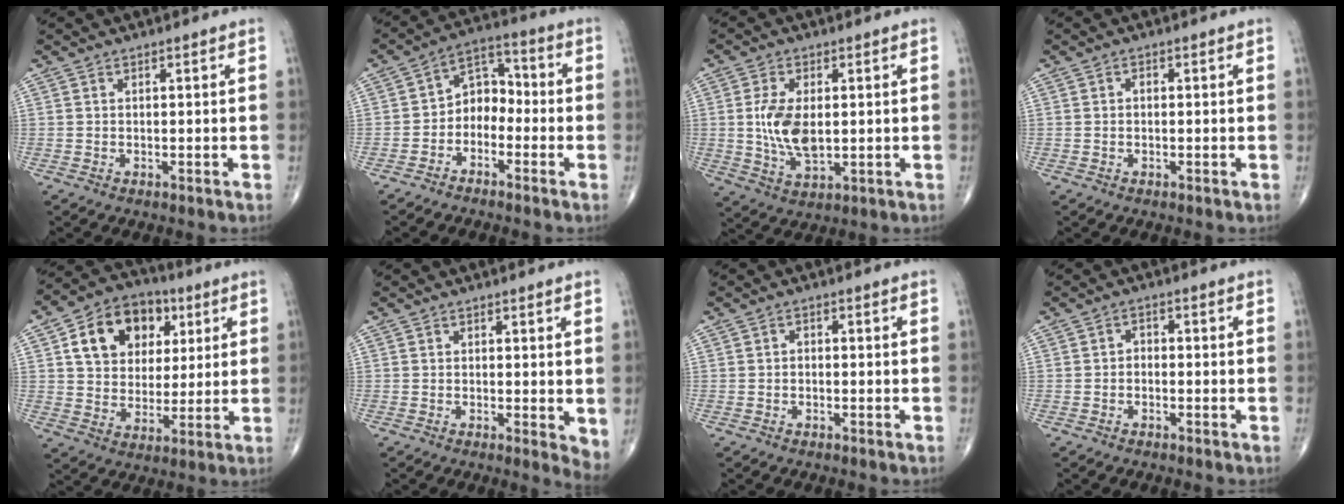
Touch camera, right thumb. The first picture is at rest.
{"total": 7.2, "force": [-2.5, 5.3, 4.1], "torque": [-0.039, 0.044, -0.061]}
{"total": 9.0, "force": [0.5, 4.7, 7.6], "torque": [-0.150, -0.011, 0.017]}
{"total": 0.8, "force": [-0.1, 0.5, 0.6], "torque": [-0.007, 0.001, -0.004]}
{"total": 15.6, "force": [5.5, 11.7, 8.7], "torque": [-0.110, -0.005, 0.089]}
{"total": 3.7, "force": [0.3, 1.2, 3.5], "torque": [-0.048, -0.013, 0.003]}
{"total": 0.9, "force": [-0.3, 0.6, 0.5], "torque": [-0.004, 0.004, -0.009]}
{"total": 1.5, "force": [-0.6, 1.1, 0.8], "torque": [-0.006, 0.010, -0.016]}